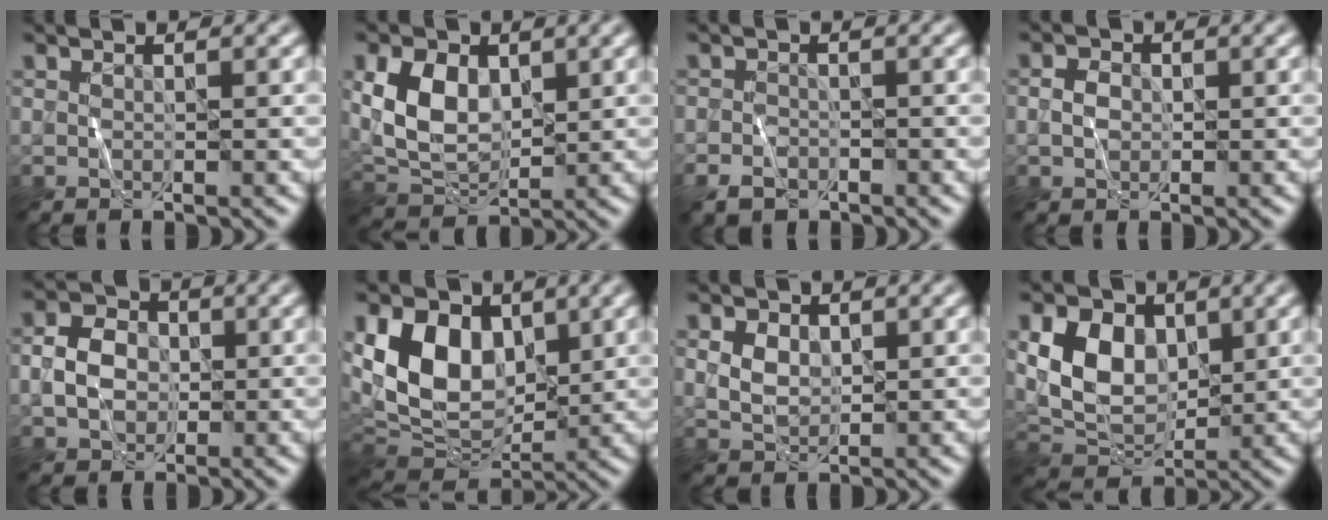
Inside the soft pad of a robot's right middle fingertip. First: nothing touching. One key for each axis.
{"total": 5.5, "fx": 1.0, "fy": 3.8, "fz": 3.9, "tx": -0.085, "ty": 0.000, "tz": 0.024}
{"total": 2.0, "fx": -1.5, "fy": 1.2, "fz": 0.6, "tx": -0.008, "ty": 0.000, "tz": -0.032}
{"total": 1.4, "fx": -0.2, "fy": 1.2, "fz": 0.8, "tx": -0.016, "ty": 0.003, "tz": -0.007}
{"total": 3.8, "fx": -0.5, "fy": 3.0, "fz": 2.2, "tx": -0.045, "ty": 0.006, "tz": -0.011}
{"total": 9.3, "fx": 2.3, "fy": 6.3, "fz": 6.4, "tx": -0.127, "ty": -0.005, "tz": 0.035}
{"total": 2.0, "fx": 0.5, "fy": 1.5, "fz": 1.2, "tx": -0.028, "ty": -0.002, "tz": 0.012}
{"total": 6.4, "fx": 1.3, "fy": 4.6, "fz": 4.2, "tx": -0.087, "ty": -0.004, "tz": 0.024}